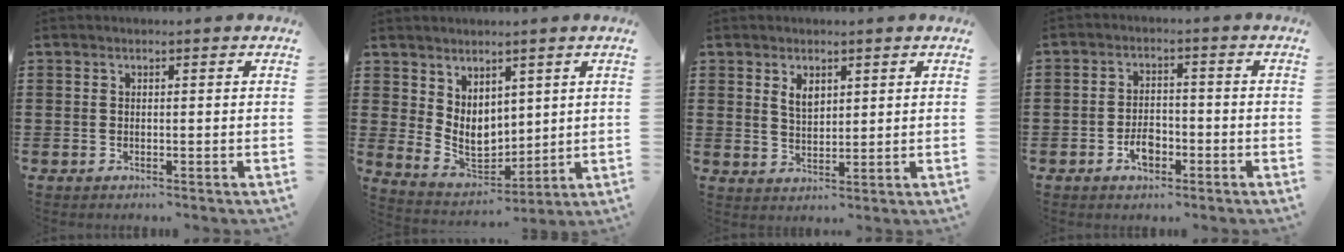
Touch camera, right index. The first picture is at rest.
{"total": 5.8, "force": [2.6, 4.3, 2.9], "torque": [-0.063, -0.006, 0.053]}
{"total": 3.1, "force": [1.8, 1.8, 1.8], "torque": [-0.034, 0.002, 0.030]}
{"total": 3.9, "force": [-1.9, 2.3, 2.5], "torque": [-0.045, -0.001, -0.039]}